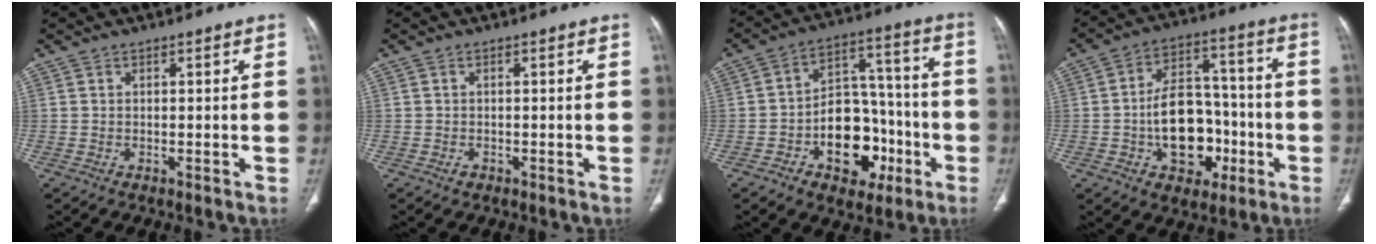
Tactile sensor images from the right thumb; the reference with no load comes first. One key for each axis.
{"total": 0.7, "fx": -0.4, "fy": 0.5, "fz": 0.2, "tx": -0.001, "ty": 0.002, "tz": -0.005}
{"total": 15.9, "fx": -5.6, "fy": 10.7, "fz": 10.3, "tx": -0.104, "ty": 0.057, "tz": -0.080}
{"total": 15.5, "fx": -4.0, "fy": 10.5, "fz": 10.7, "tx": -0.129, "ty": 0.046, "tz": -0.057}